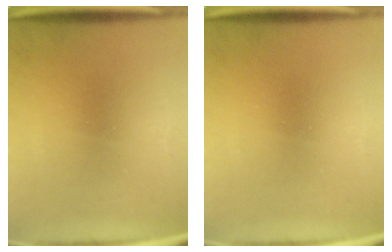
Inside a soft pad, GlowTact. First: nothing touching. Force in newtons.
{"total": 0.0}